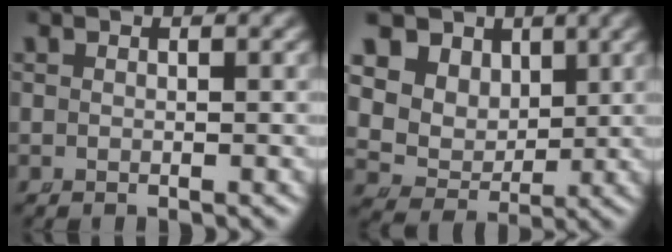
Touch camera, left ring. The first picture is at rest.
{"total": 14.6, "force": [3.1, 12.3, 7.1], "torque": [-0.168, -0.016, 0.042]}